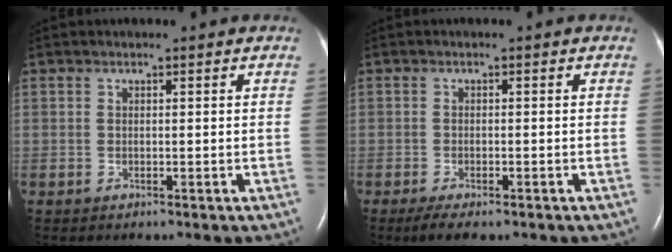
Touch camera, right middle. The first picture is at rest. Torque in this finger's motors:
{"motor_torque": [0.37, -0.32, 0.02, 0.01]}